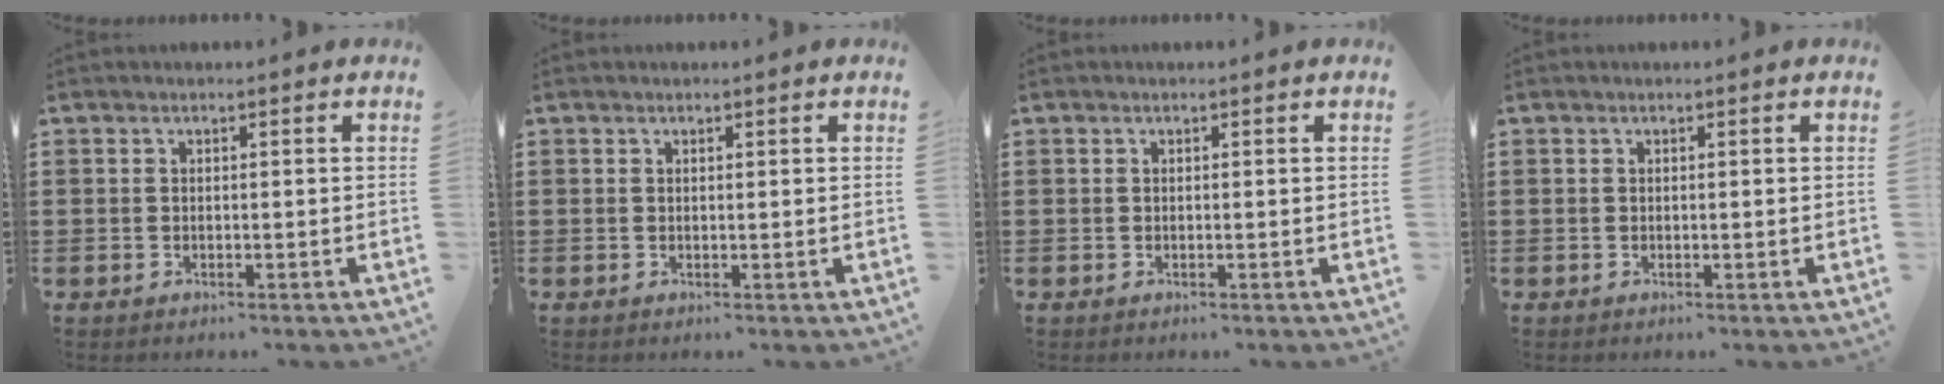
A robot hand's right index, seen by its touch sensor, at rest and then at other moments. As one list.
[{"total": 0.0}, {"total": 0.0}, {"total": 0.0}]